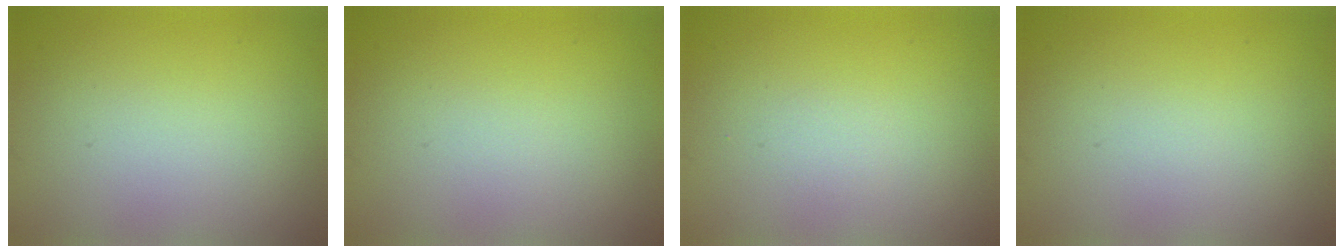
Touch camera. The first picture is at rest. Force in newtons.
{"total": 0.0}
{"total": 0.5, "press": 0.5, "slide": 0.1}
{"total": 0.0}